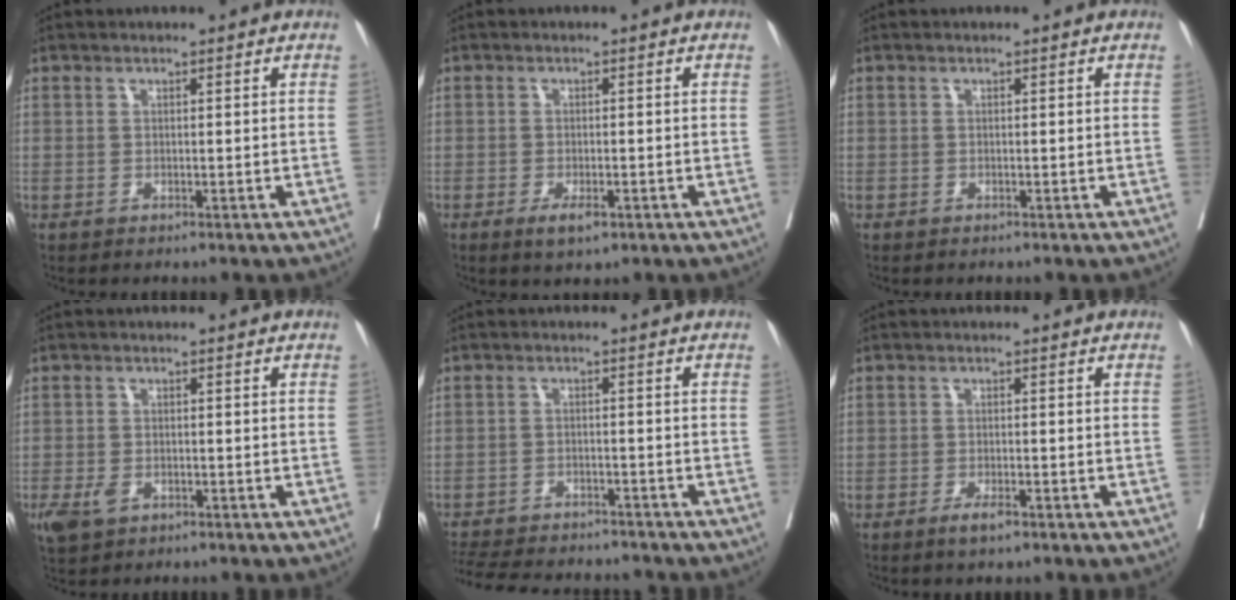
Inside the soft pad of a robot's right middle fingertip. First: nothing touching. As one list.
[{"total": 3.0, "force": [-1.6, 1.0, 2.3], "torque": [-0.040, -0.001, -0.023]}, {"total": 0.0}, {"total": 3.6, "force": [-1.8, 2.2, 2.2], "torque": [-0.044, -0.004, -0.025]}, {"total": 15.8, "force": [-14.3, 3.9, 5.5], "torque": [-0.135, -0.014, -0.199]}, {"total": 2.2, "force": [-1.5, 0.5, 1.6], "torque": [-0.029, -0.001, -0.025]}]